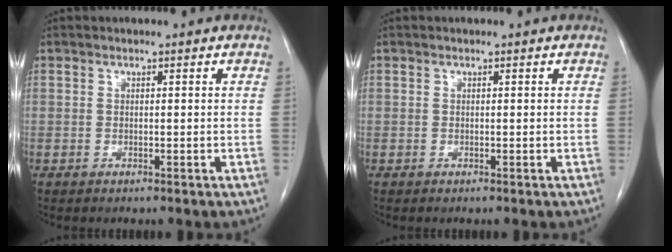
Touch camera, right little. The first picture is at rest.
{"total": 0.0}